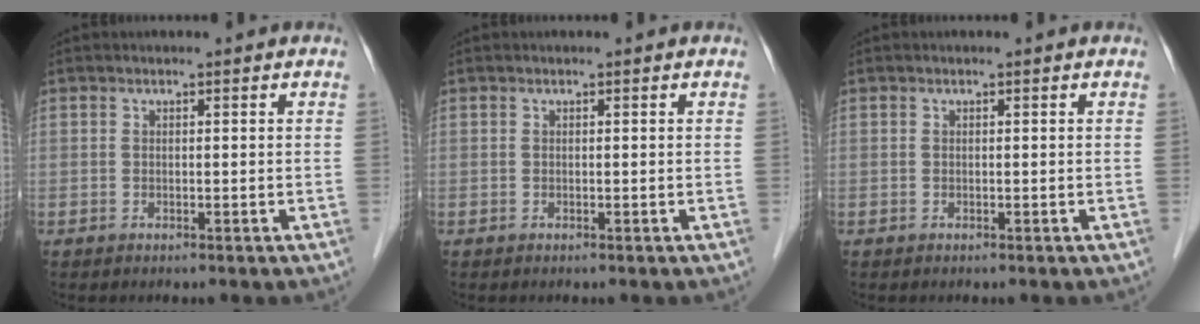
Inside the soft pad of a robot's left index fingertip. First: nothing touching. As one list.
[{"total": 0.0}, {"total": 0.0}]